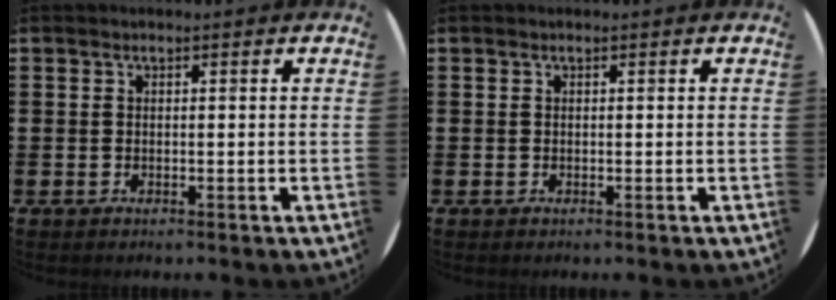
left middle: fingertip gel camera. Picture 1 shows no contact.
{"total": 0.0}